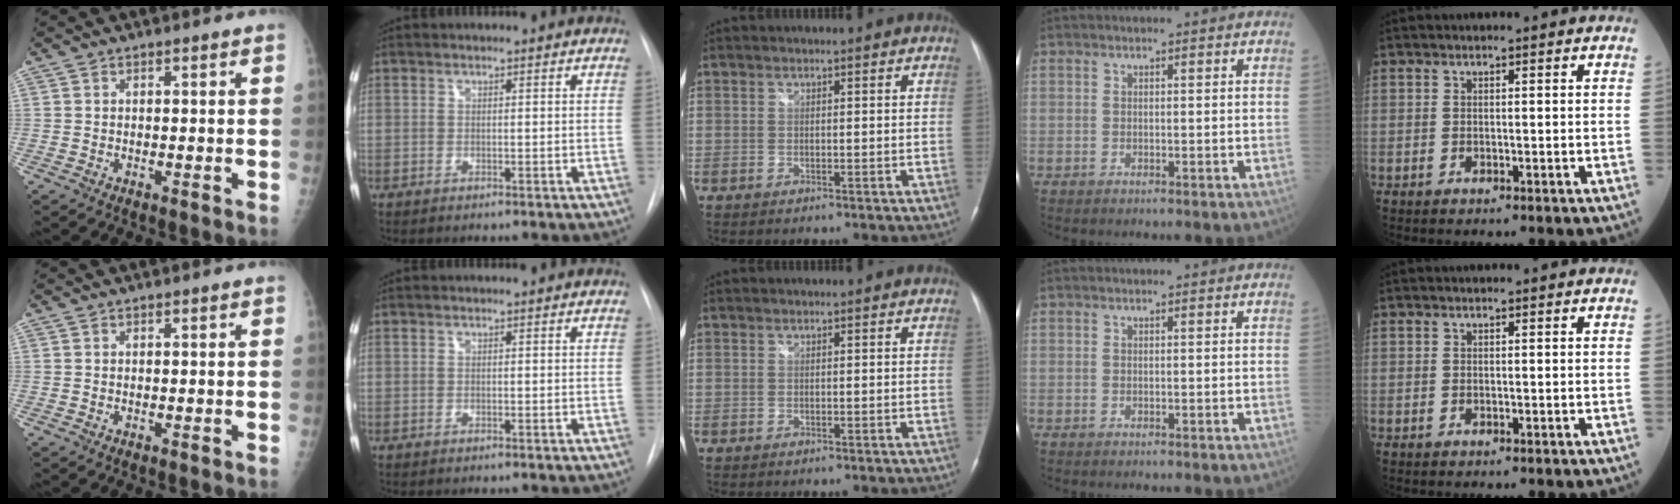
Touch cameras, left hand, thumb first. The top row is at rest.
{"index": {"total": 0.5, "force": [0.5, 0.0, 0.1], "torque": [0.001, 0.003, 0.004]}}